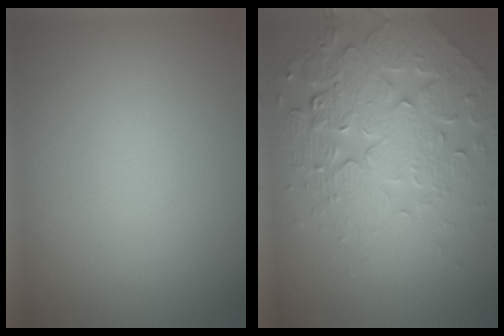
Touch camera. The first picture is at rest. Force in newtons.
{"total": 8.0, "press": 5.7, "slide": 5.5}